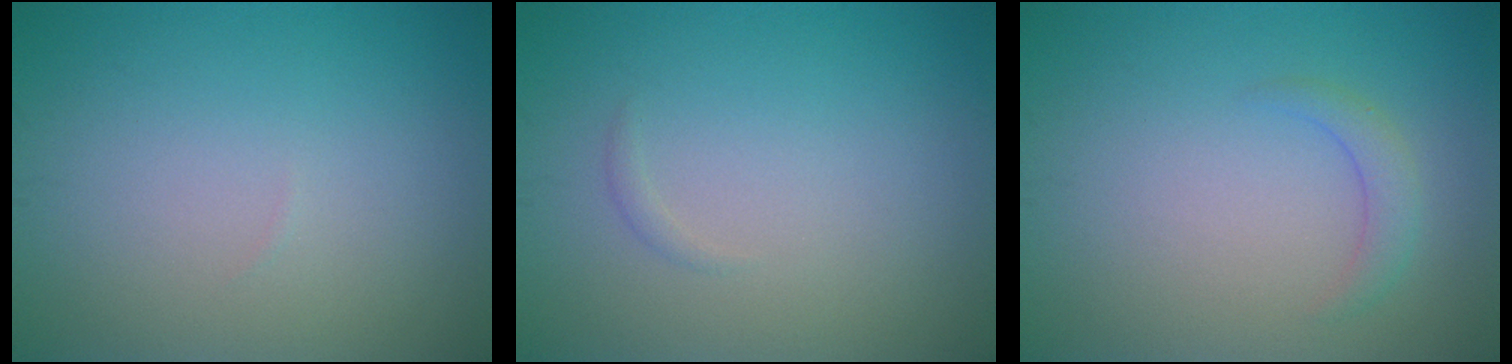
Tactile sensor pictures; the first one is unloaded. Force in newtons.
{"total": 0.5, "press": 0.5, "slide": 0.0}
{"total": 1.5, "press": 1.5, "slide": 0.1}